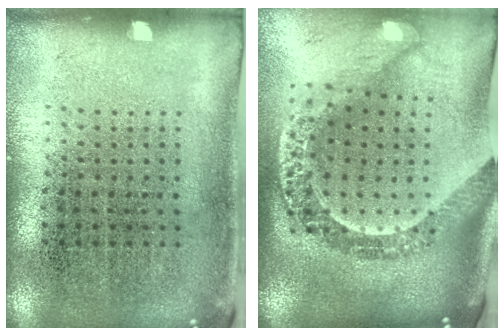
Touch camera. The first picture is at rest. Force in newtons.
{"total": 3.0, "press": 2.3, "slide": 1.9}